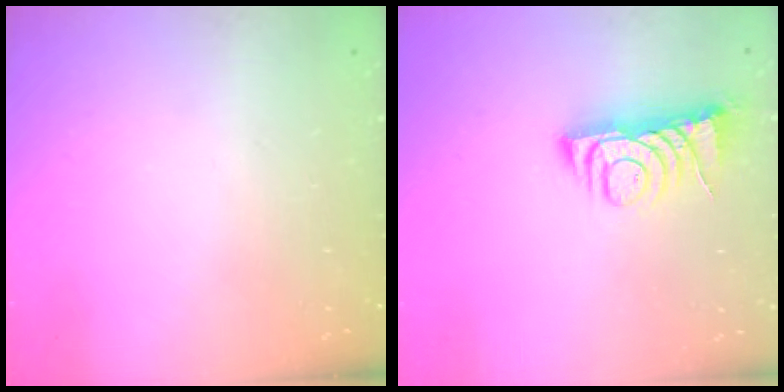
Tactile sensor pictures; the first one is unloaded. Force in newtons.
{"total": 7.0, "press": 7.0, "slide": 0.9}